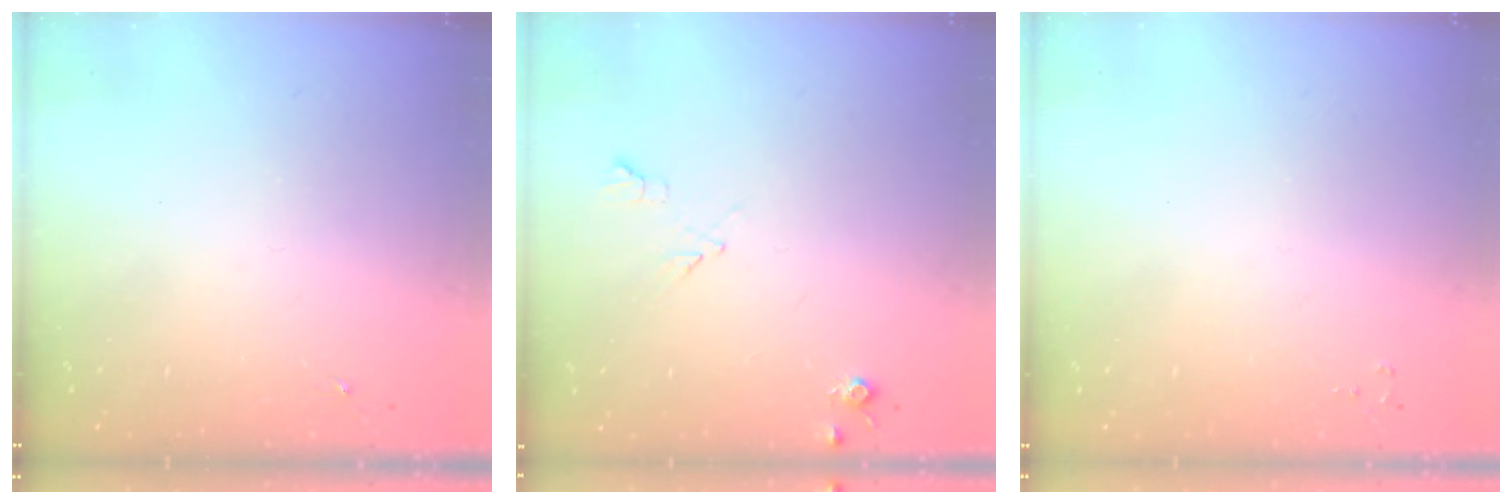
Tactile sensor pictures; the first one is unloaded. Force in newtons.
{"total": 5.8, "press": 5.8, "slide": 0.8}
{"total": 2.0, "press": 2.0, "slide": 0.3}